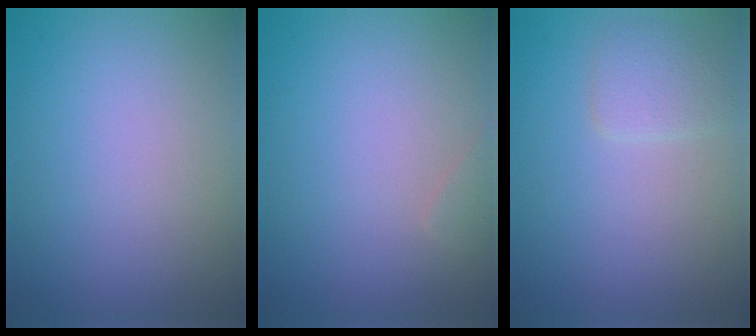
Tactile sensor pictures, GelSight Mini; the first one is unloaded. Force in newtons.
{"total": 0.8, "press": 0.8, "slide": 0.0}
{"total": 1.7, "press": 1.7, "slide": 0.1}